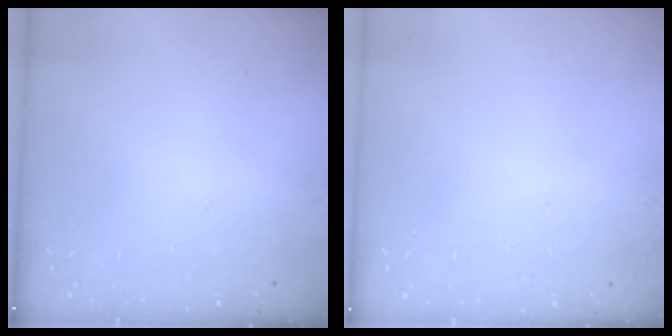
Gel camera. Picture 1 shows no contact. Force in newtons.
{"total": 0.0}